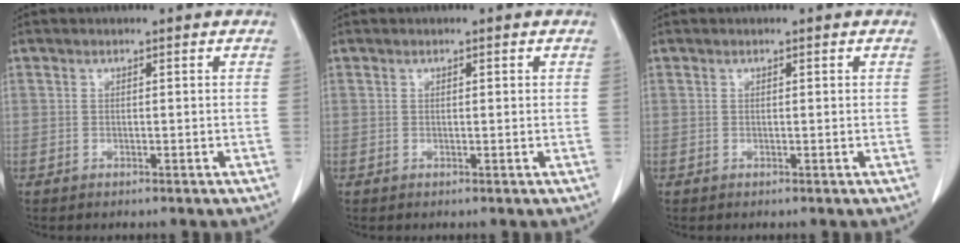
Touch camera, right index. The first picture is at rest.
{"total": 0.6, "force": [0.2, 0.1, 0.5], "torque": [-0.011, 0.000, 0.004]}
{"total": 0.0}